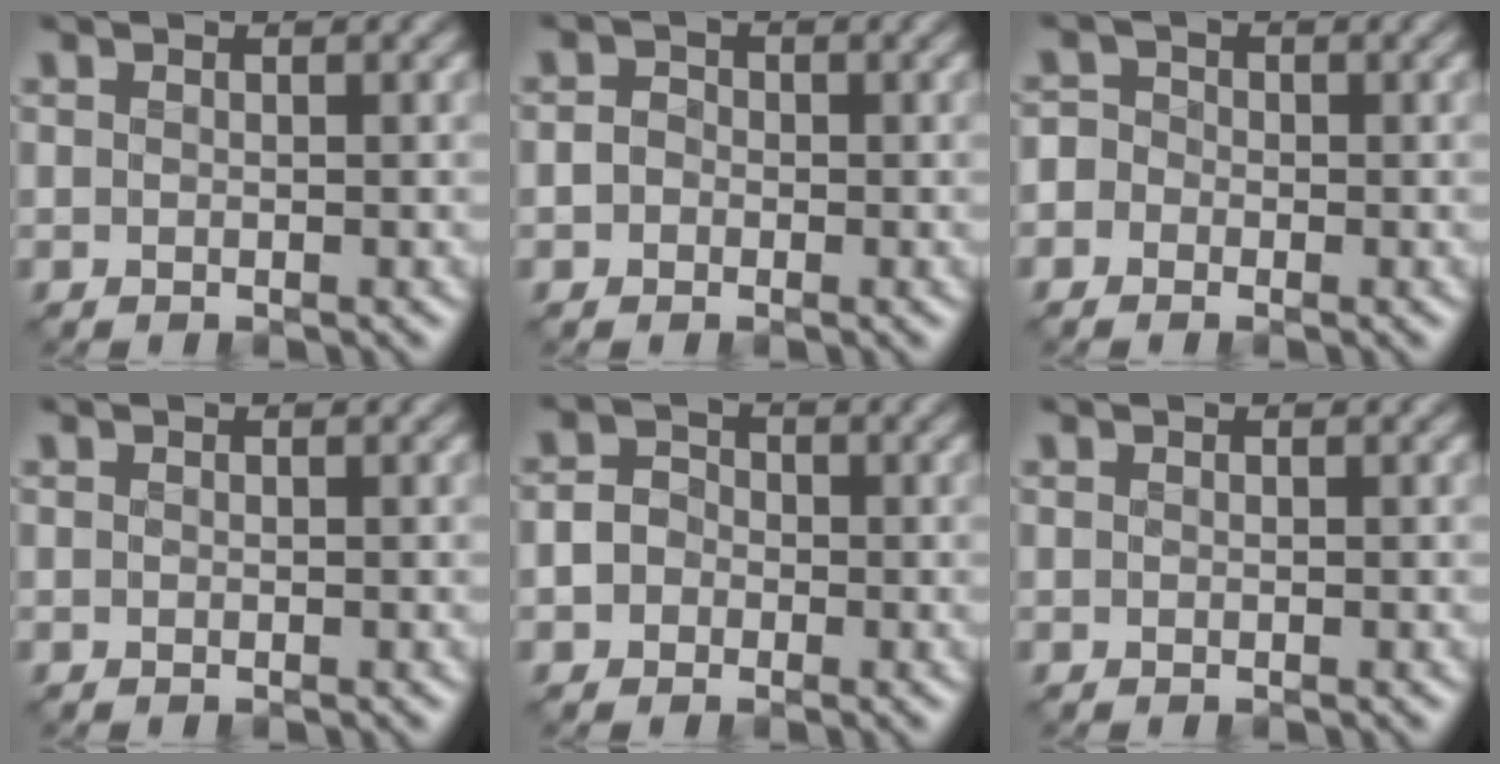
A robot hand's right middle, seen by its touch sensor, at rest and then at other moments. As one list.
[{"total": 1.4, "force": [-0.3, 1.2, 0.5], "torque": [0.000, 0.000, -0.014]}, {"total": 2.1, "force": [-0.6, 1.9, 0.6], "torque": [0.003, 0.012, -0.031]}, {"total": 0.0}, {"total": 2.4, "force": [-0.6, 2.1, 1.0], "torque": [-0.002, 0.002, -0.018]}, {"total": 0.0}]